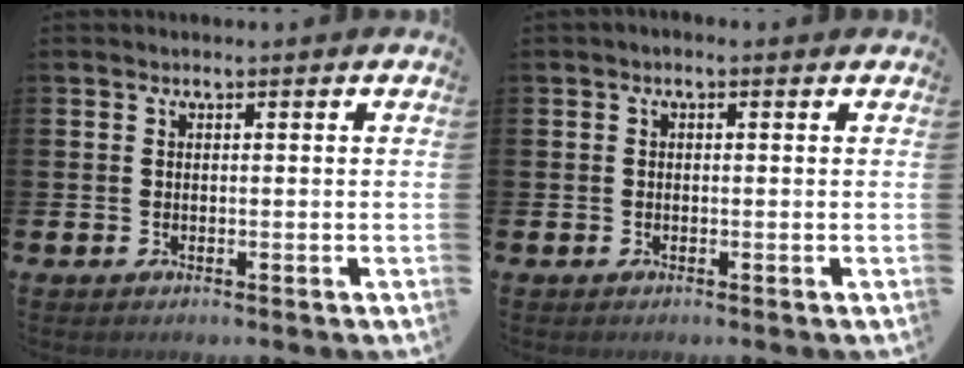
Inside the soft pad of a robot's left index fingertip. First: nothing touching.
{"total": 0.5, "force": [-0.3, 0.1, 0.4], "torque": [-0.006, 0.000, -0.007]}